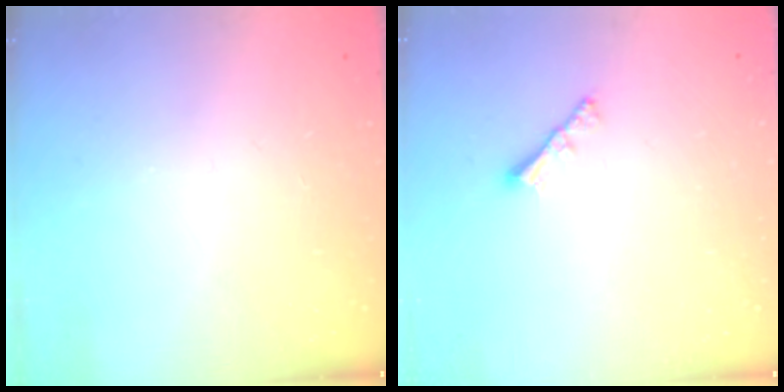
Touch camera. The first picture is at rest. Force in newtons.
{"total": 2.2, "press": 2.1, "slide": 0.6}